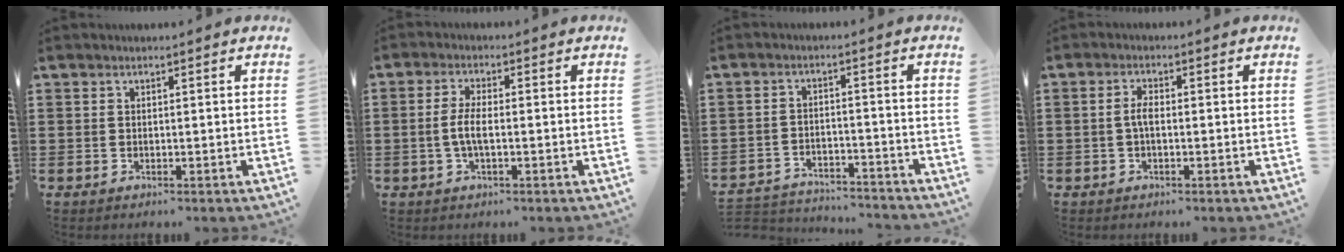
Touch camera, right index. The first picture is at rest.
{"total": 3.8, "force": [-0.7, 1.2, 3.5], "torque": [-0.086, -0.004, -0.021]}
{"total": 4.1, "force": [-4.1, 0.4, 0.3], "torque": [-0.018, -0.001, -0.089]}
{"total": 2.4, "force": [-0.3, 0.8, 2.2], "torque": [-0.049, -0.001, -0.009]}